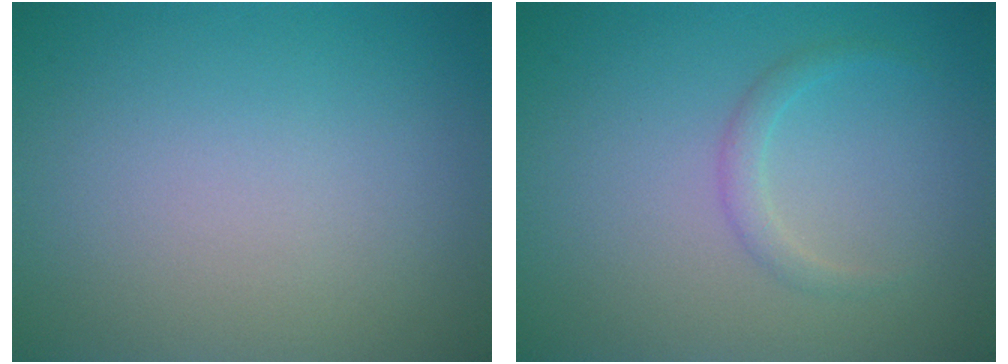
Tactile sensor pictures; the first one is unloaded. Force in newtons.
{"total": 1.2, "press": 1.2, "slide": 0.0}